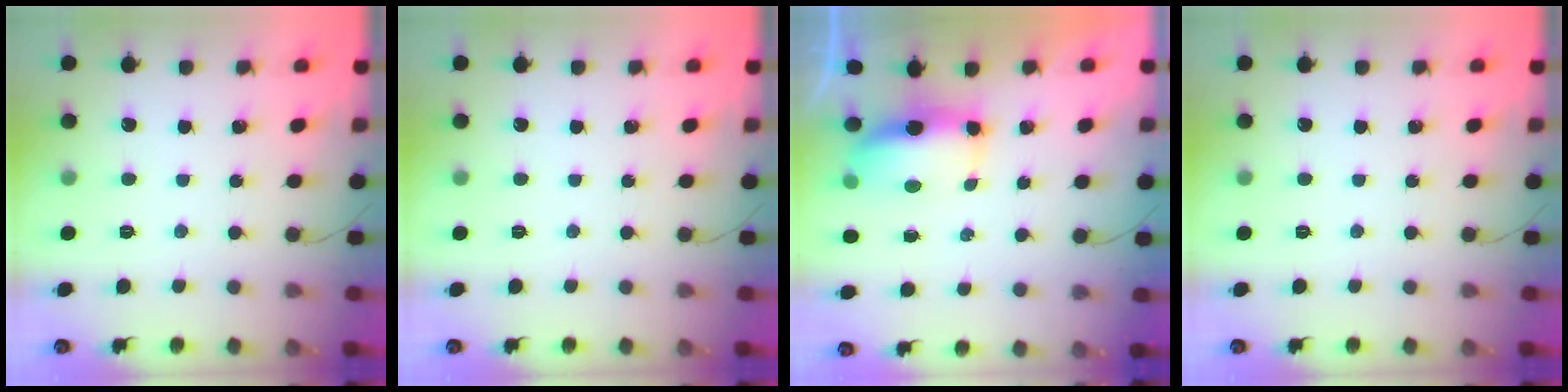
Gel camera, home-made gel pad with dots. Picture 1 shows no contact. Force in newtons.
{"total": 0.0}
{"total": 7.1, "press": 7.0, "slide": 0.8}
{"total": 0.0}